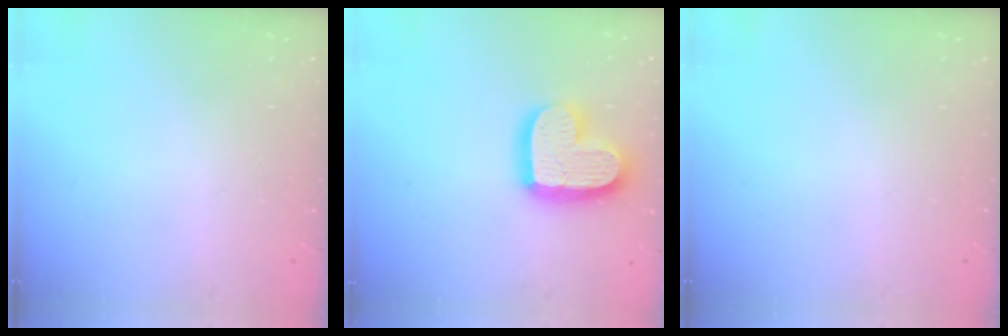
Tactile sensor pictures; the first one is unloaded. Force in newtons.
{"total": 17.7, "press": 17.7, "slide": 1.5}
{"total": 0.0}